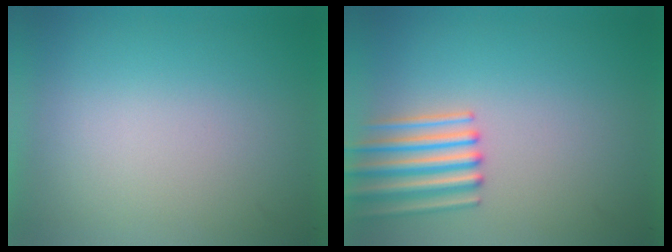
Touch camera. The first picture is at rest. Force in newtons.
{"total": 3.4}